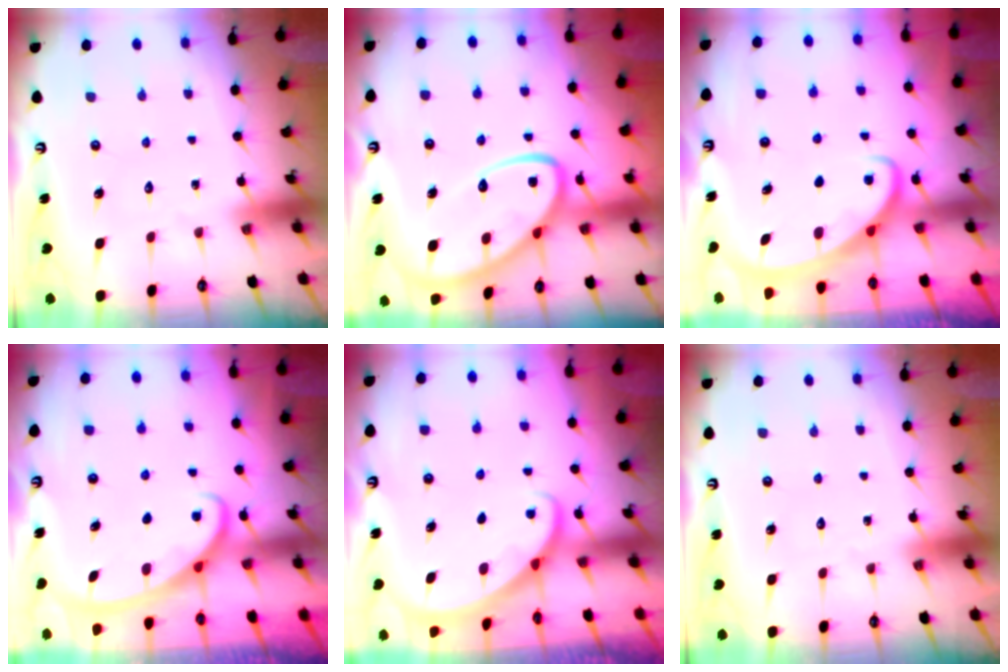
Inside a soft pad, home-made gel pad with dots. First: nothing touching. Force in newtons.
{"total": 12.2, "press": 12.2, "slide": 1.1}
{"total": 2.5, "press": 2.5, "slide": 0.3}
{"total": 2.8, "press": 2.8, "slide": 0.4}
{"total": 1.9, "press": 1.9, "slide": 0.1}
{"total": 0.0}